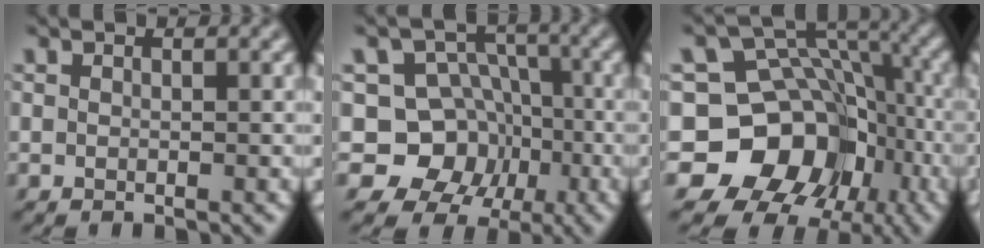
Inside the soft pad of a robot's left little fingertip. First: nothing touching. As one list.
[{"total": 9.1, "force": [-3.2, 7.9, 3.3], "torque": [-0.037, 0.017, -0.087]}, {"total": 14.2, "force": [-5.4, 11.6, 6.2], "torque": [-0.105, 0.021, -0.111]}]